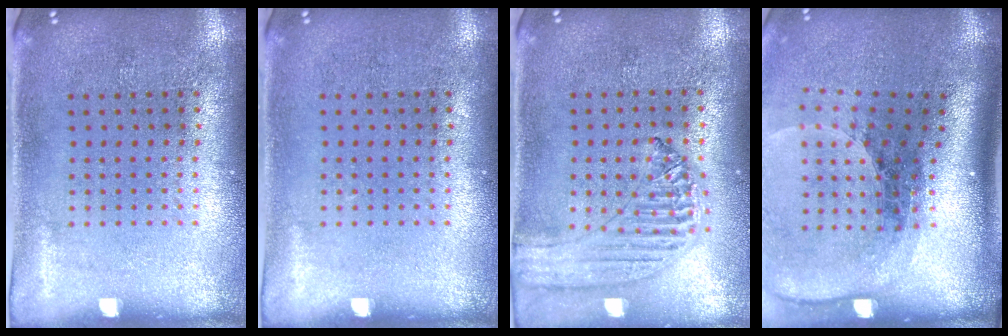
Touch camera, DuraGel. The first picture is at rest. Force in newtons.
{"total": 0.0}
{"total": 1.2, "press": 1.2, "slide": 0.2}
{"total": 2.6, "press": 1.8, "slide": 1.8}